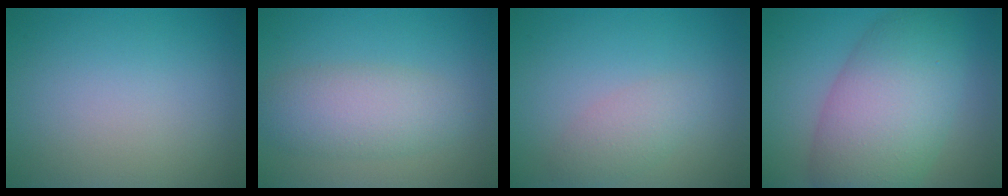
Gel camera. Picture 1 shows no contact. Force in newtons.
{"total": 4.3, "press": 4.3, "slide": 0.0}
{"total": 2.1, "press": 2.1, "slide": 0.2}
{"total": 9.6, "press": 9.6, "slide": 0.2}